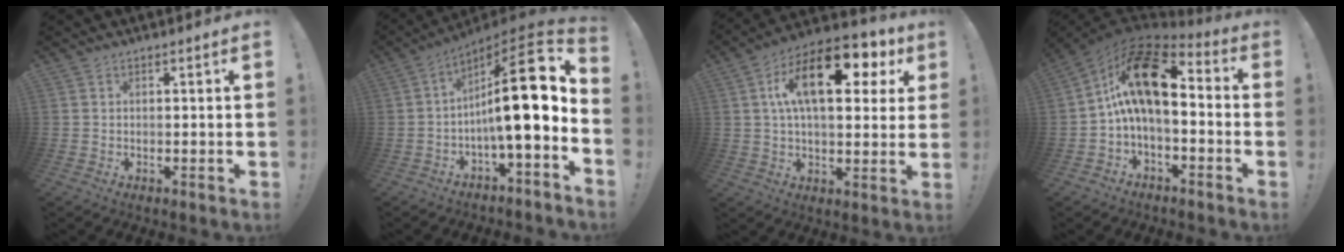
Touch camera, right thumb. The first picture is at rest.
{"total": 18.1, "force": [1.1, 3.6, 17.7], "torque": [-0.269, -0.007, 0.007]}
{"total": 20.3, "force": [6.7, 9.4, 16.8], "torque": [-0.266, -0.014, 0.104]}
{"total": 17.2, "force": [3.8, 8.3, 14.6], "torque": [-0.256, -0.011, 0.070]}